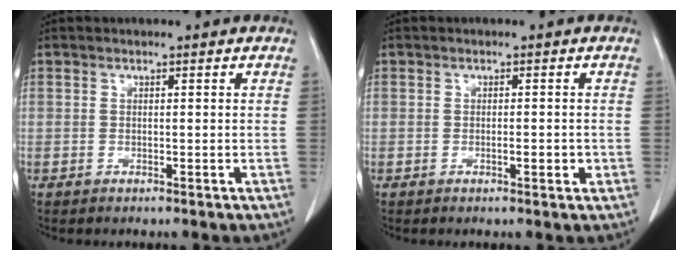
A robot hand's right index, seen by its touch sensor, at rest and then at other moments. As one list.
[{"total": 1.5, "force": [-0.4, 0.5, 1.4], "torque": [-0.025, -0.001, -0.004]}]